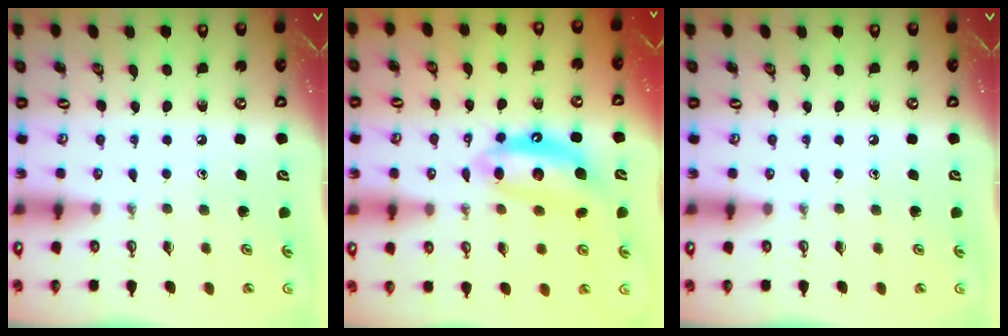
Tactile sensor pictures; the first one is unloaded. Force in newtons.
{"total": 10.9, "press": 10.8, "slide": 1.0}
{"total": 0.0}